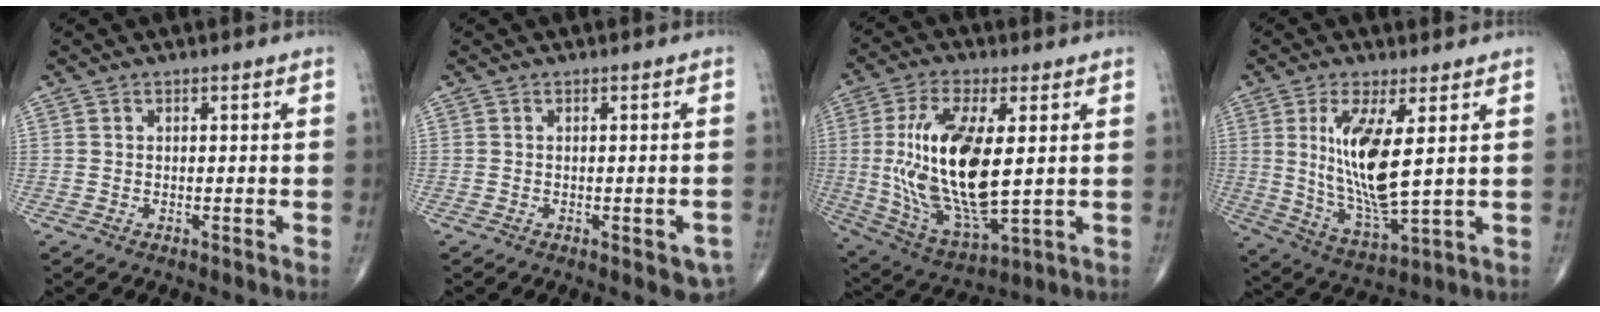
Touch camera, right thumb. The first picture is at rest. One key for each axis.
{"total": 4.5, "fx": -1.8, "fy": 1.6, "fz": 3.8, "tx": -0.035, "ty": 0.003, "tz": -0.016}
{"total": 20.1, "fx": 1.5, "fy": 8.0, "fz": 18.3, "tx": -0.367, "ty": -0.016, "tz": 0.040}
{"total": 13.7, "fx": 2.6, "fy": 3.9, "fz": 12.8, "tx": -0.254, "ty": -0.032, "tz": 0.062}